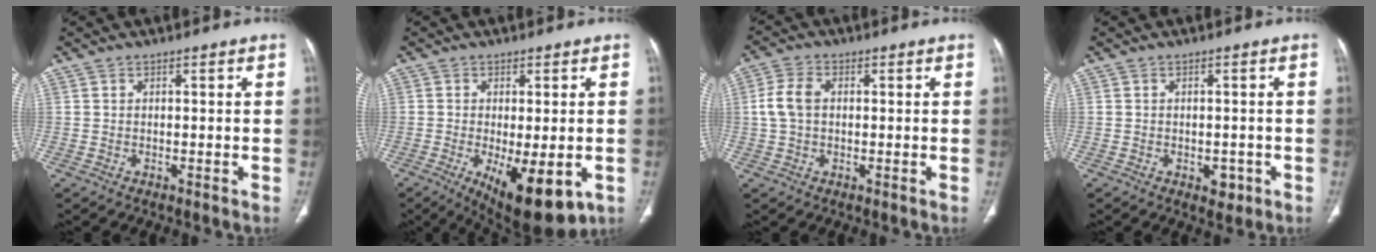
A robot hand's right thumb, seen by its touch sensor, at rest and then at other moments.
{"total": 12.9, "force": [-4.5, 4.9, 11.0], "torque": [-0.158, -0.020, -0.052]}
{"total": 5.3, "force": [0.4, 3.6, 4.0], "torque": [-0.091, 0.014, 0.006]}
{"total": 2.7, "force": [-1.0, 1.8, 1.8], "torque": [-0.010, 0.002, -0.007]}